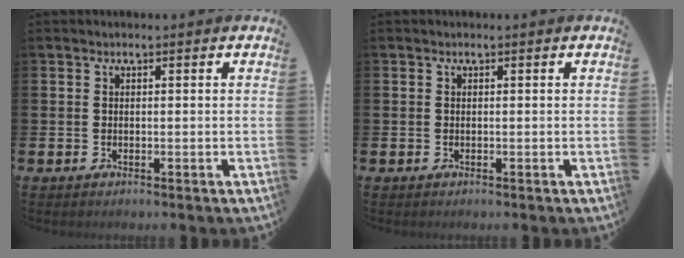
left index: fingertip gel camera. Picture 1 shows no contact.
{"total": 0.0}